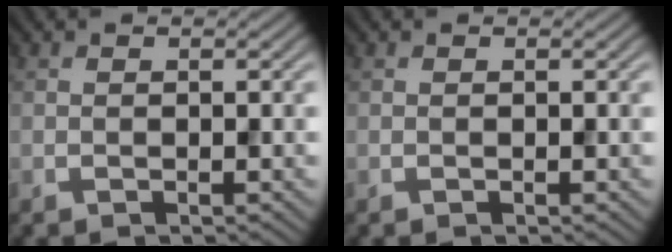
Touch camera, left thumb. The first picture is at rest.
{"total": 0.0}